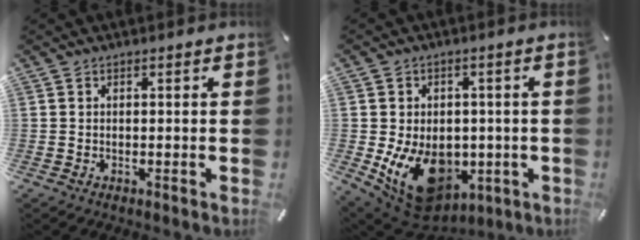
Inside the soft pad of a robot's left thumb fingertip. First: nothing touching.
{"total": 15.4, "force": [-4.1, 11.7, 9.1], "torque": [-0.145, 0.007, -0.058]}